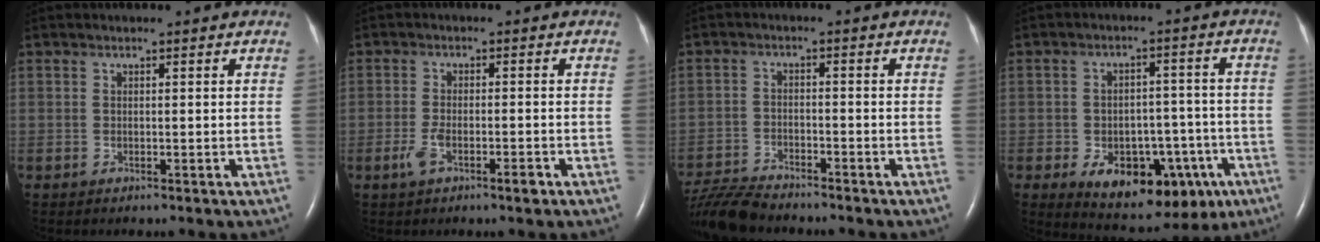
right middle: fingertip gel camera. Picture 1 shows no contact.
{"total": 4.0, "force": [-2.1, 0.9, 3.3], "torque": [-0.068, -0.003, -0.036]}
{"total": 8.4, "force": [-8.0, 0.9, 2.4], "torque": [-0.049, -0.015, -0.144]}
{"total": 14.7, "force": [-7.0, 8.3, 10.0], "torque": [-0.126, 0.020, -0.086]}